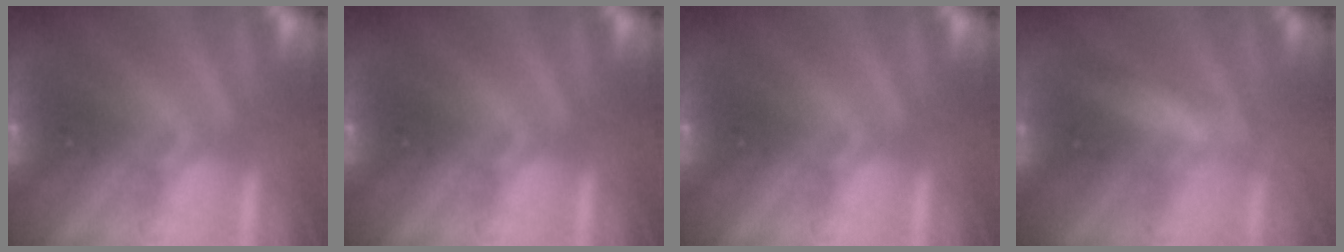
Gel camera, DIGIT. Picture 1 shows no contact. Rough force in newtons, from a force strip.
{"total": 0.0}
{"total": 0.0}
{"total": 2.8}